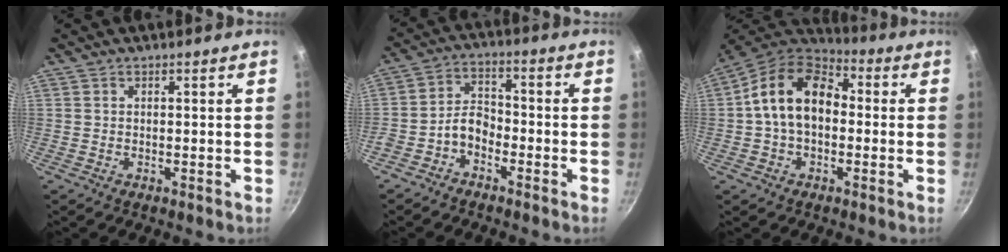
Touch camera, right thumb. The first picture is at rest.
{"total": 5.5, "force": [-3.2, 3.5, 2.9], "torque": [-0.039, 0.047, -0.071]}
{"total": 14.1, "force": [0.3, 9.7, 10.2], "torque": [-0.142, 0.035, -0.014]}